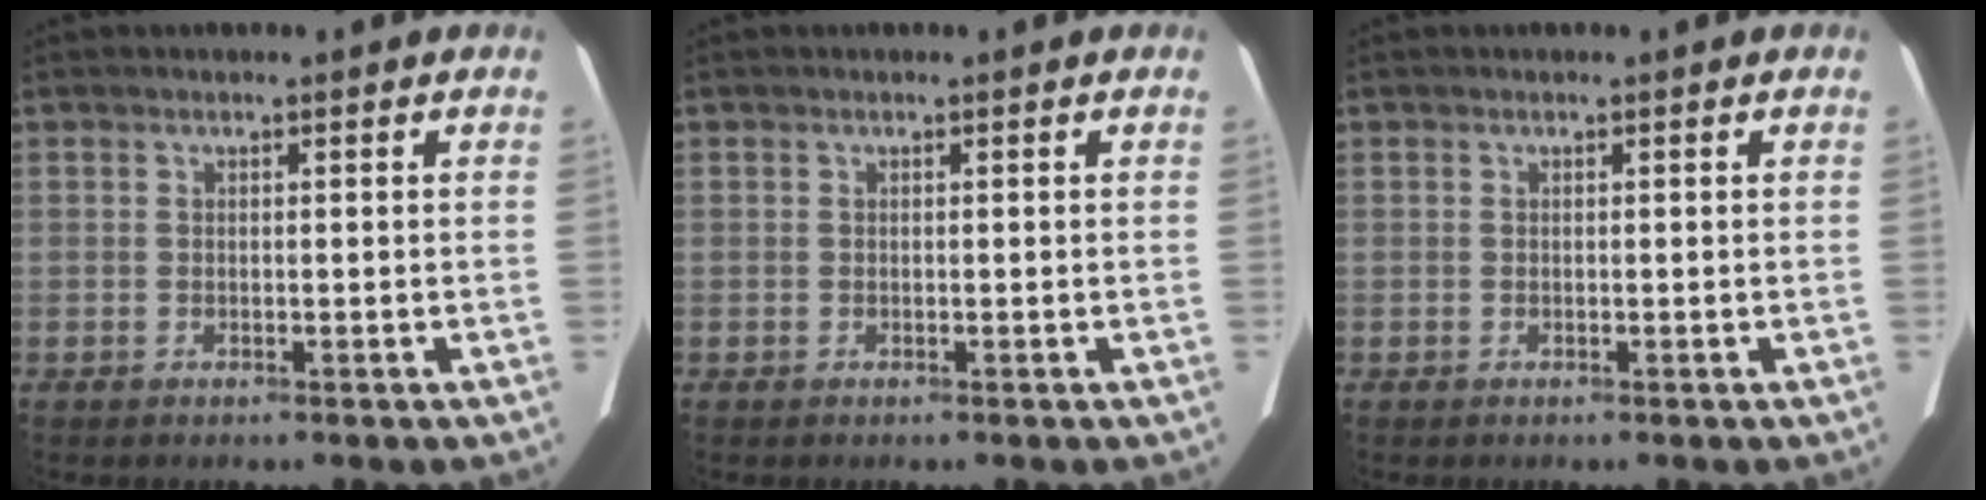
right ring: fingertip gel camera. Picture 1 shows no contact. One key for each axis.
{"total": 0.0}
{"total": 0.0}